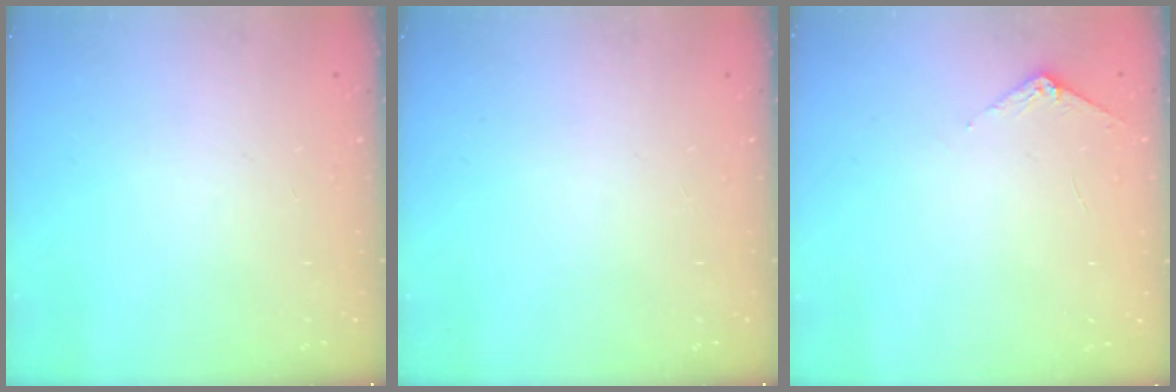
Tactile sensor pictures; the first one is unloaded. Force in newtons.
{"total": 0.0}
{"total": 3.5, "press": 3.5, "slide": 0.3}